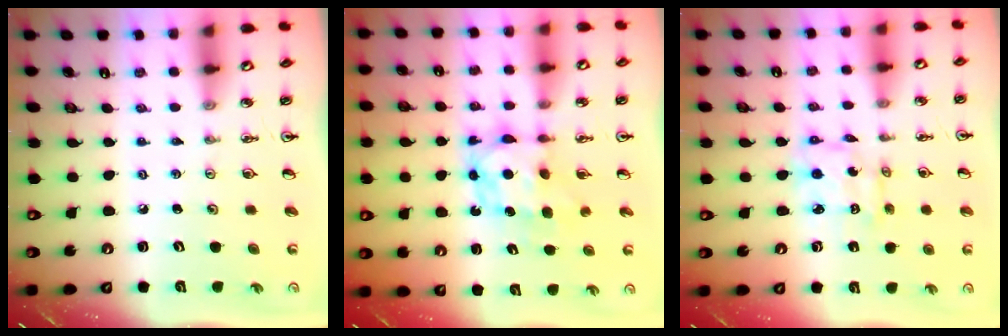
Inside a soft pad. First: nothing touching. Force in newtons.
{"total": 6.5, "press": 6.4, "slide": 0.7}
{"total": 5.4, "press": 5.4, "slide": 0.3}